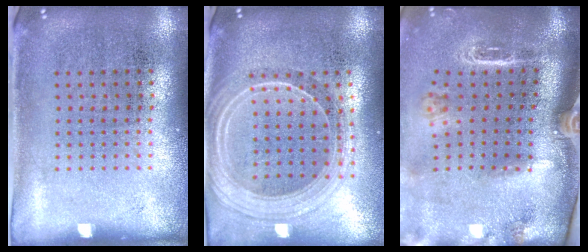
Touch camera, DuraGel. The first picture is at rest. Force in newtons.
{"total": 2.3, "press": 2.0, "slide": 1.2}
{"total": 2.8, "press": 2.0, "slide": 2.0}